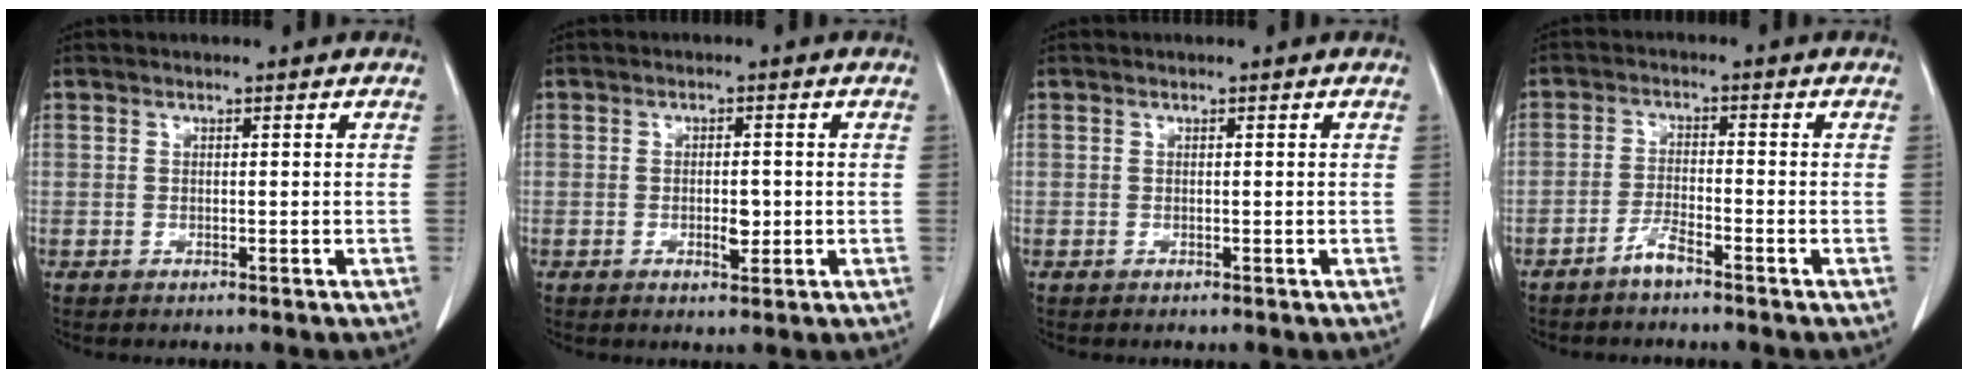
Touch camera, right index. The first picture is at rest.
{"total": 2.6, "force": [-0.4, 1.1, 2.3], "torque": [-0.038, 0.002, -0.001]}
{"total": 0.0}
{"total": 3.0, "force": [-2.5, 0.3, 1.7], "torque": [-0.035, 0.002, -0.050]}